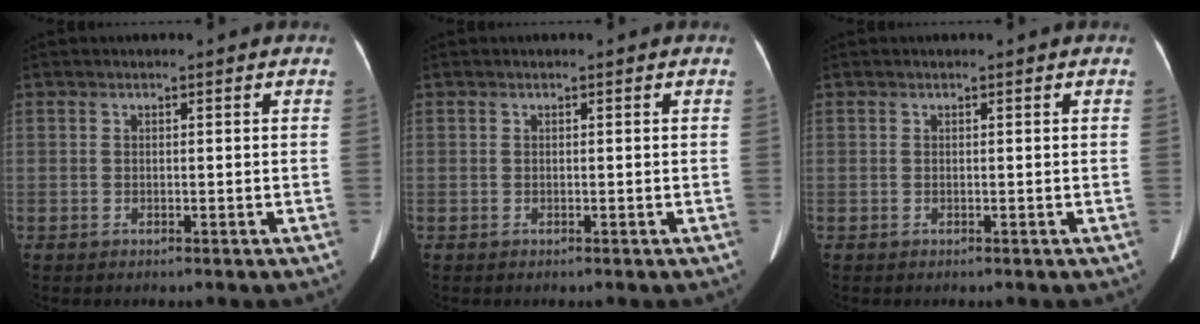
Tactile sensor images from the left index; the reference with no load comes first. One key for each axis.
{"total": 0.0}
{"total": 0.0}